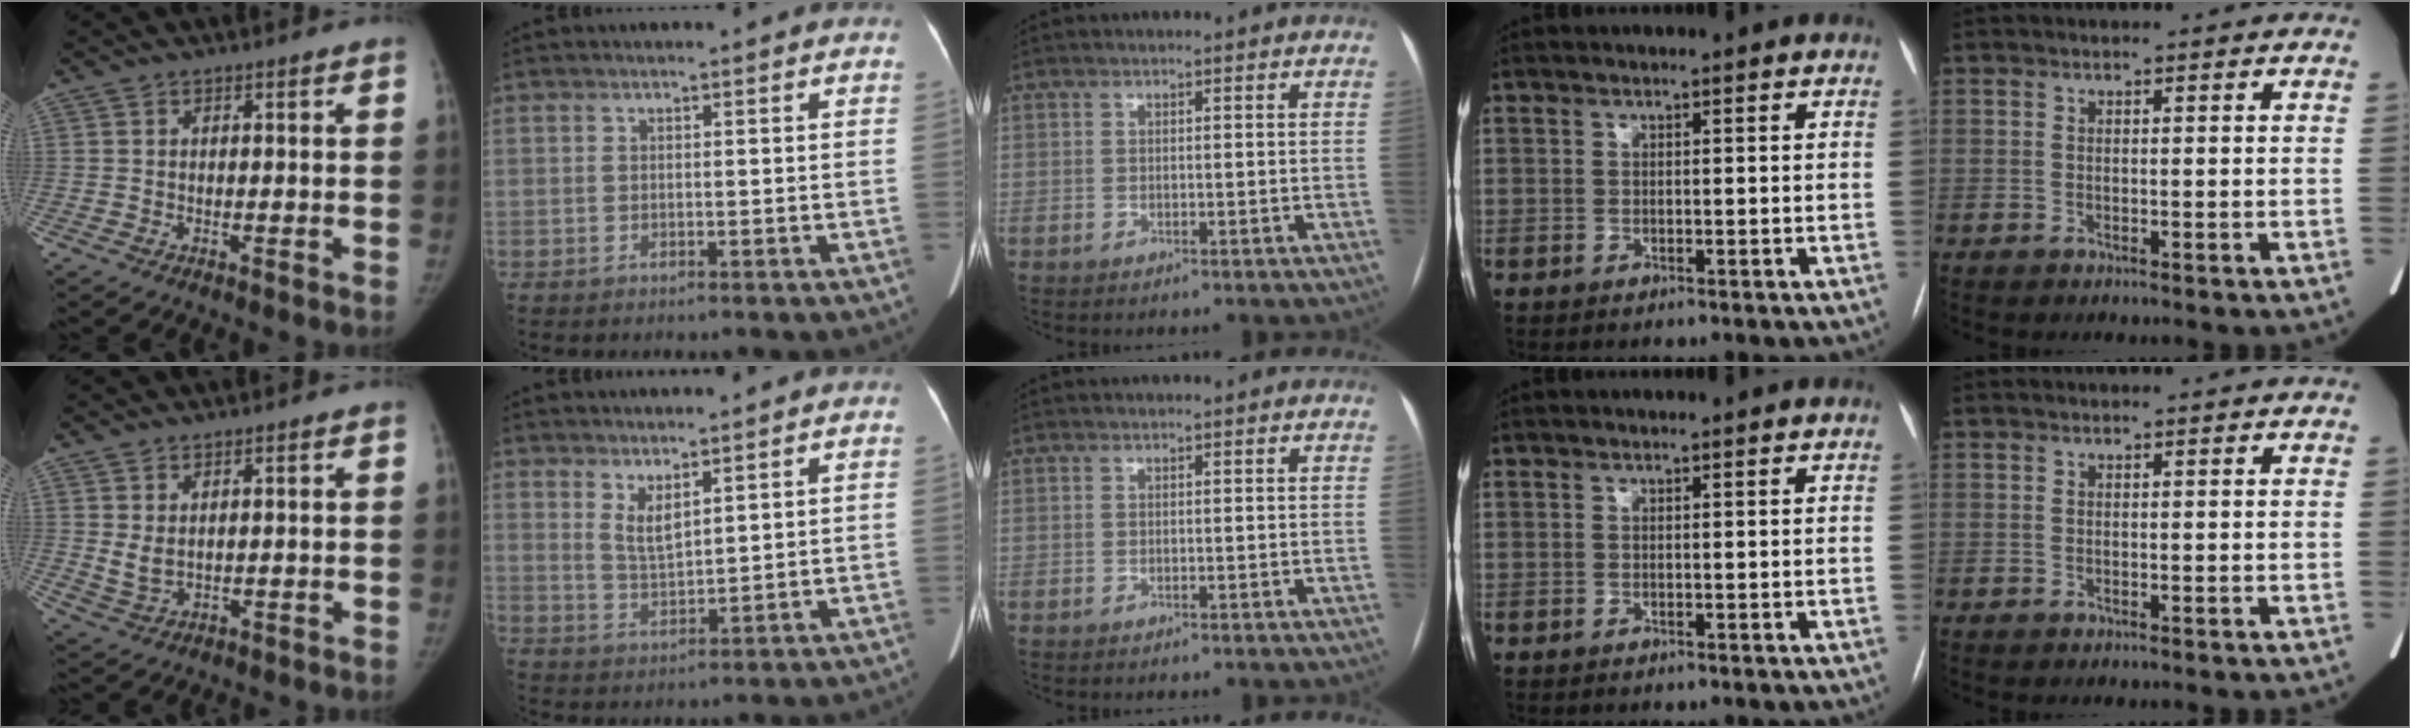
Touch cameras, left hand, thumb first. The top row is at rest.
{"thumb": {"total": 3.1, "force": [0.9, 2.1, 2.2], "torque": [-0.041, -0.011, 0.029]}, "index": {"total": 3.7, "force": [2.5, 0.8, 2.5], "torque": [-0.056, -0.014, 0.058]}}